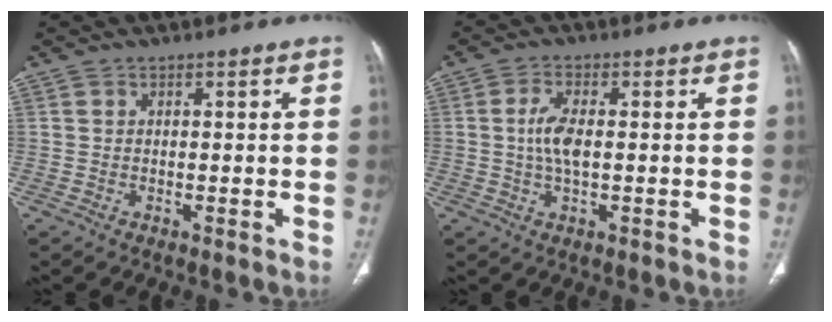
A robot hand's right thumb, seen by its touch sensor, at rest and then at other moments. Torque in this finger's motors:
{"motor_torque": [0.59, 0.83, 0.77, -0.48, 0.09]}